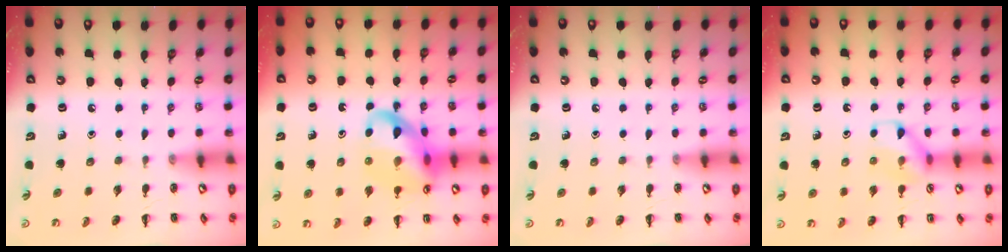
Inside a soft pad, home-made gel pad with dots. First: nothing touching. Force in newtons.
{"total": 16.2, "press": 16.0, "slide": 2.4}
{"total": 0.0}
{"total": 9.6, "press": 9.6, "slide": 0.7}